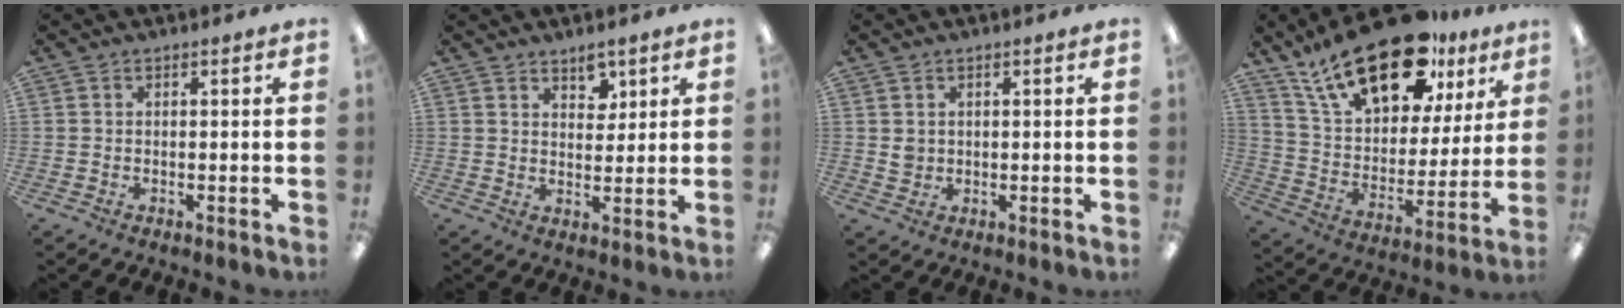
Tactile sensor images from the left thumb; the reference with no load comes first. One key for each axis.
{"total": 4.7, "fx": 3.6, "fy": 2.7, "fz": 1.5, "tx": -0.007, "ty": -0.021, "tz": 0.061}
{"total": 2.4, "fx": 0.9, "fy": 2.1, "fz": 0.6, "tx": -0.006, "ty": 0.000, "tz": 0.013}
{"total": 23.7, "fx": 16.1, "fy": 10.6, "fz": 13.7, "tx": -0.242, "ty": -0.092, "tz": 0.280}